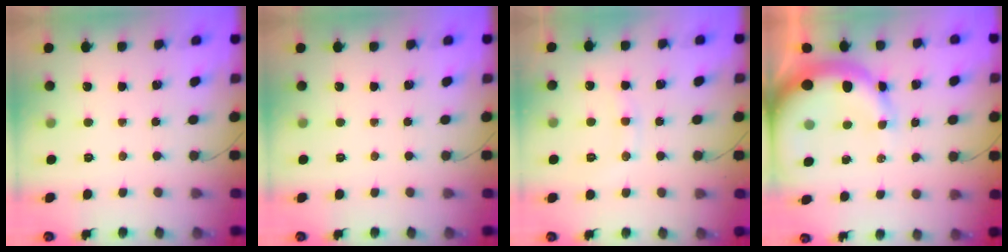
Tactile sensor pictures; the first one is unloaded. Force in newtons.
{"total": 0.0}
{"total": 8.8, "press": 8.7, "slide": 0.9}
{"total": 13.4, "press": 13.2, "slide": 2.8}